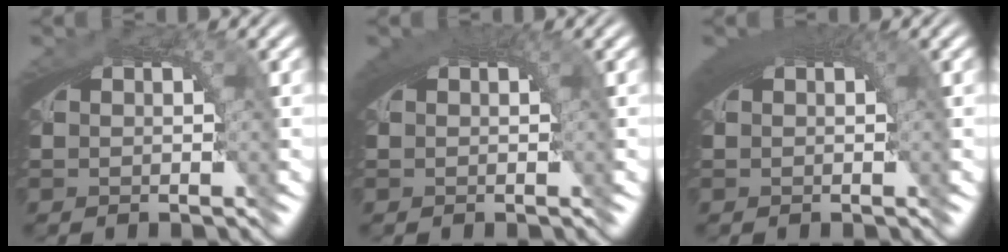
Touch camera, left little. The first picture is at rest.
{"total": 1.8, "force": [0.8, 0.3, 1.6], "torque": [-0.019, 0.007, 0.012]}
{"total": 2.9, "force": [1.1, 0.8, 2.6], "torque": [-0.029, 0.011, 0.015]}